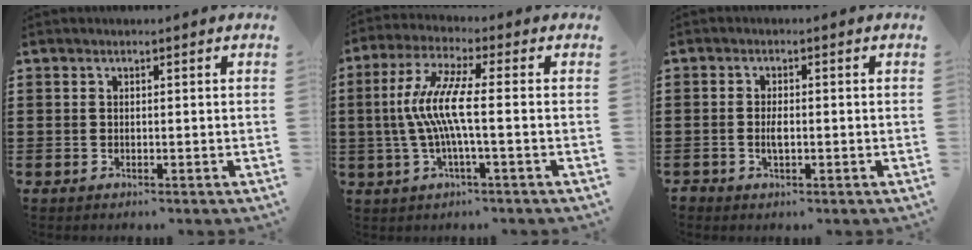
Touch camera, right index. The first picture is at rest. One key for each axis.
{"total": 8.8, "fx": -1.0, "fy": 0.7, "fz": 8.7, "tx": -0.198, "ty": -0.018, "tz": -0.034}
{"total": 2.0, "fx": -0.5, "fy": 0.9, "fz": 1.6, "tx": -0.032, "ty": 0.001, "tz": -0.009}